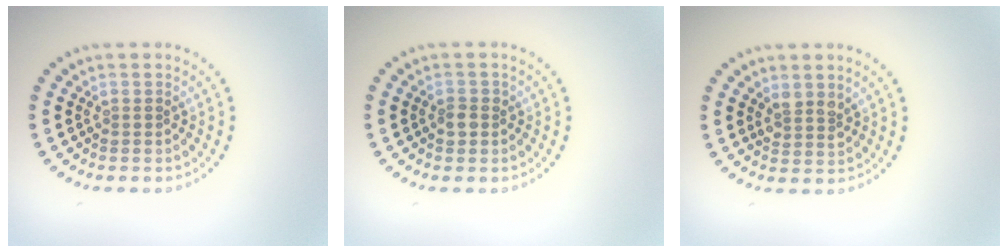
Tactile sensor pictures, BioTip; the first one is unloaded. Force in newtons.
{"total": 1.3, "press": 1.3, "slide": 0.3}
{"total": 1.8, "press": 1.5, "slide": 1.1}